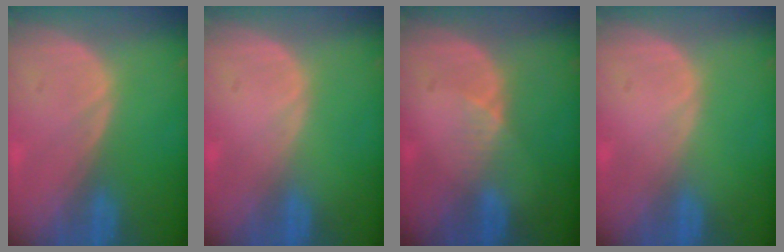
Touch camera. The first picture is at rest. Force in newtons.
{"total": 0.0}
{"total": 2.3, "press": 1.8, "slide": 1.4}
{"total": 0.0}